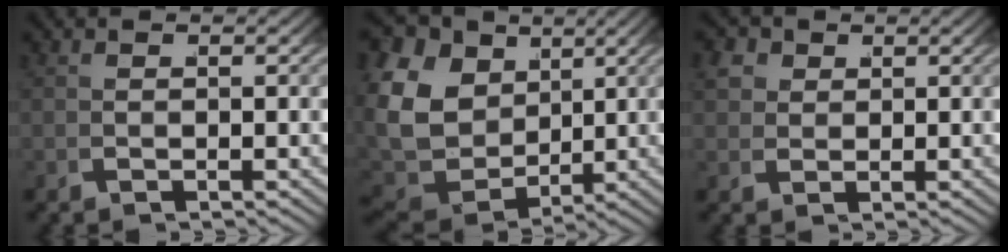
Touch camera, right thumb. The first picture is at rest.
{"total": 14.3, "force": [1.1, 11.5, 8.4], "torque": [-0.211, -0.042, 0.027]}
{"total": 3.0, "force": [1.9, 2.0, 1.3], "torque": [-0.028, 0.002, 0.036]}